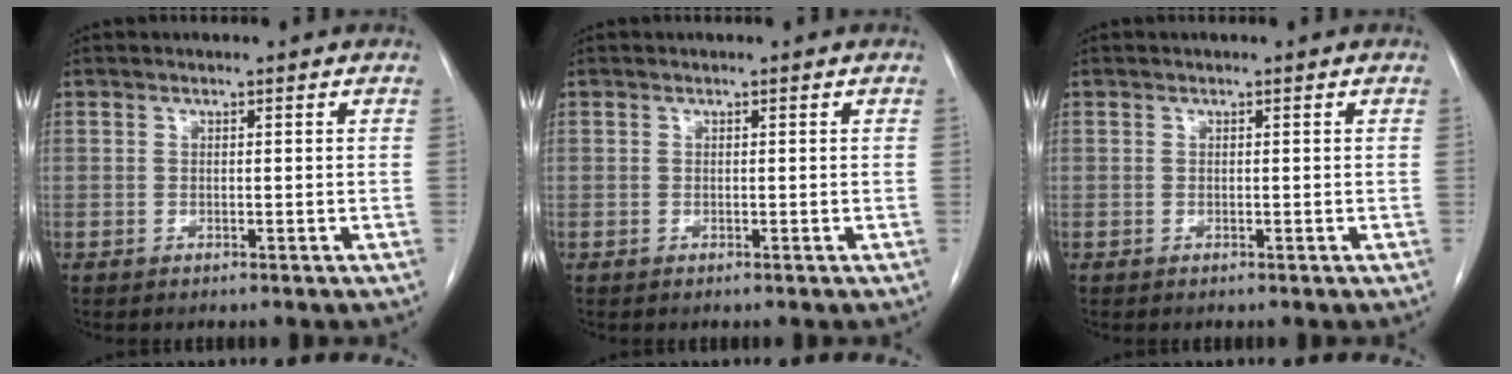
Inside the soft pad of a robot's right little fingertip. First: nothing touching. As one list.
[{"total": 0.0}, {"total": 0.0}]